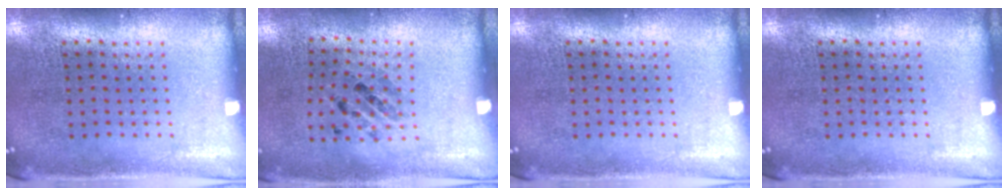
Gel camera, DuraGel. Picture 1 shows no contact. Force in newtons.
{"total": 1.0, "press": 0.8, "slide": 0.6}
{"total": 0.0}
{"total": 0.0}